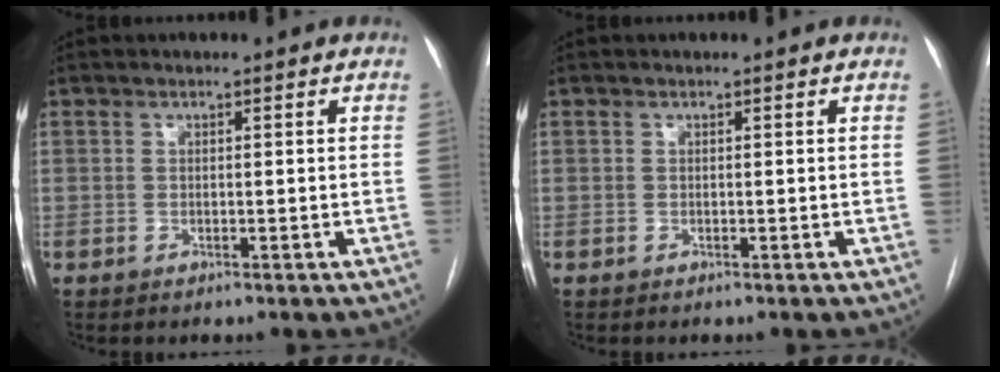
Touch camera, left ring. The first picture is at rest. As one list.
[{"total": 0.0}]